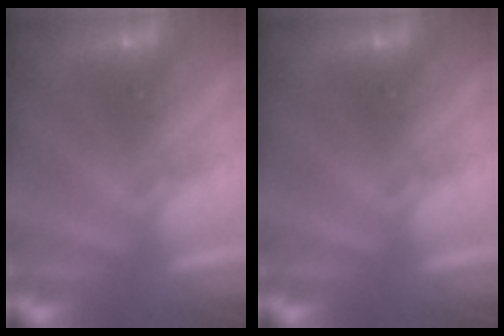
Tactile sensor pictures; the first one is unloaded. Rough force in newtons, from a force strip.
{"total": 0.0}